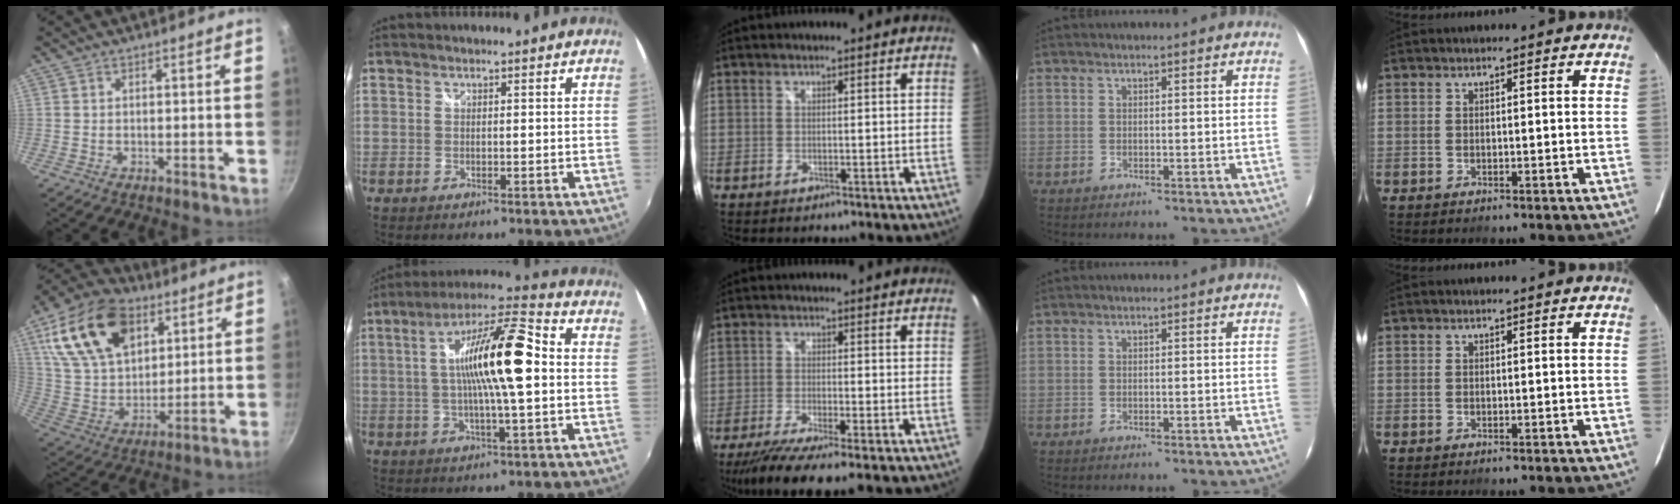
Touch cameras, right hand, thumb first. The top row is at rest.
{"thumb": {"total": 22.6, "force": [9.7, 14.2, 14.6], "torque": [-0.234, -0.021, 0.177]}, "index": {"total": 15.7, "force": [0.7, 2.5, 15.5], "torque": [-0.274, 0.016, 0.001]}, "middle": {"total": 8.7, "force": [-6.8, 0.2, 5.4], "torque": [-0.123, -0.033, -0.117]}}